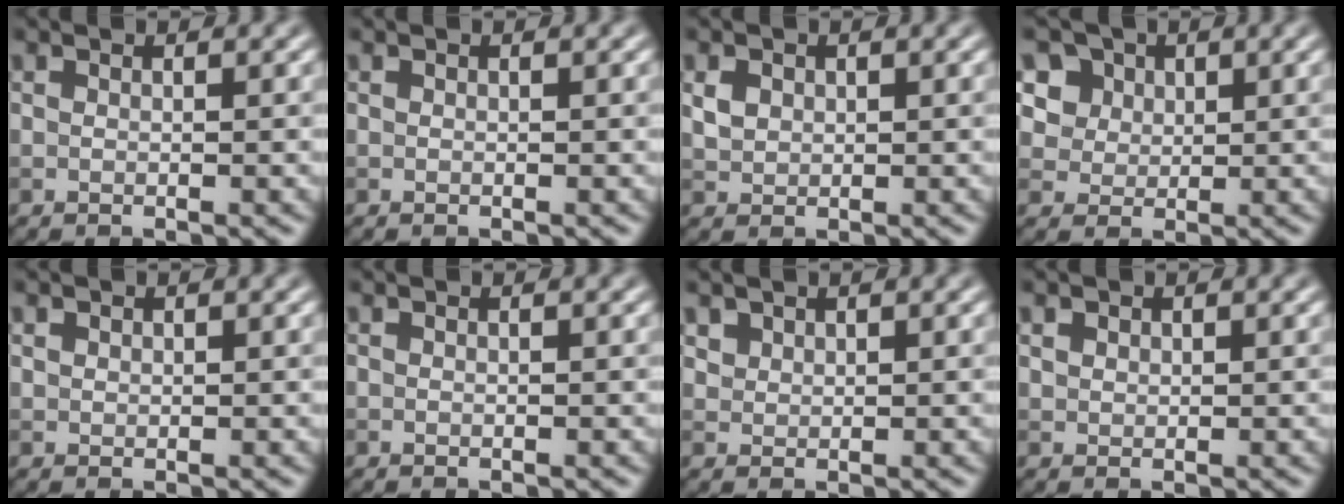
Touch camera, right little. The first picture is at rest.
{"total": 0.0}
{"total": 1.6, "force": [0.5, 1.4, 0.7], "torque": [-0.015, 0.000, 0.011]}
{"total": 8.5, "force": [4.5, 6.3, 3.4], "torque": [-0.076, 0.010, 0.068]}
{"total": 0.7, "force": [0.4, 0.6, 0.1], "torque": [0.002, -0.002, 0.008]}
{"total": 0.0}
{"total": 1.3, "force": [0.9, 0.8, 0.1], "torque": [-0.005, -0.007, 0.027]}
{"total": 1.0, "force": [0.6, 0.8, 0.2], "torque": [-0.003, -0.004, 0.013]}